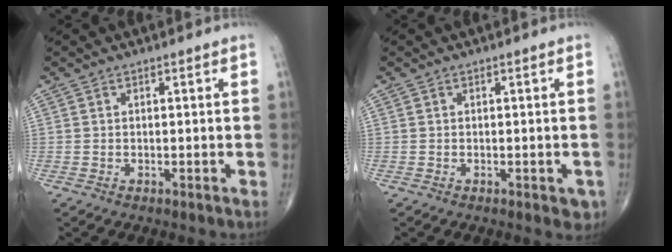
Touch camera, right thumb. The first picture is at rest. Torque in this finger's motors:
{"motor_torque": [0.52, 0.34, -0.15, -0.08, 0.08]}